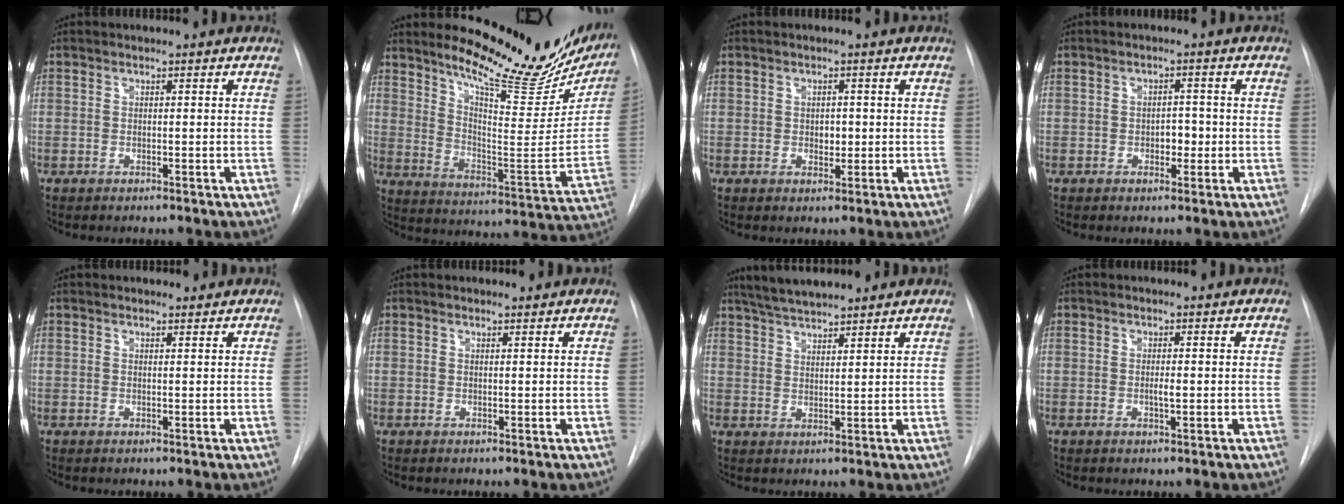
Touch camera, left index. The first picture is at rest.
{"total": 21.5, "force": [18.3, 5.0, 10.1], "torque": [-0.144, -0.072, 0.243]}
{"total": 1.7, "force": [-0.5, 1.2, 1.2], "torque": [-0.015, -0.006, -0.005]}
{"total": 2.5, "force": [-1.0, 1.4, 1.7], "torque": [-0.019, -0.002, -0.014]}
{"total": 1.3, "force": [1.3, 0.4, 0.2], "torque": [-0.008, 0.000, 0.014]}
{"total": 0.9, "force": [0.9, 0.1, 0.1], "torque": [-0.005, 0.000, 0.012]}
{"total": 7.8, "force": [6.9, 0.9, 3.3], "torque": [-0.058, 0.020, 0.117]}
{"total": 1.1, "force": [-0.5, 0.0, 1.0], "torque": [-0.020, -0.008, -0.008]}